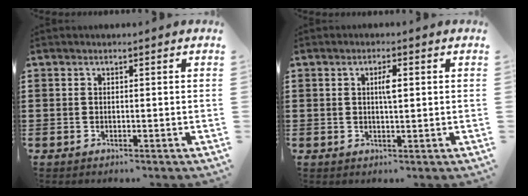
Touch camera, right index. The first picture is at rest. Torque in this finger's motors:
{"motor_torque": [0.26, -0.14, 0.18, 0.05]}